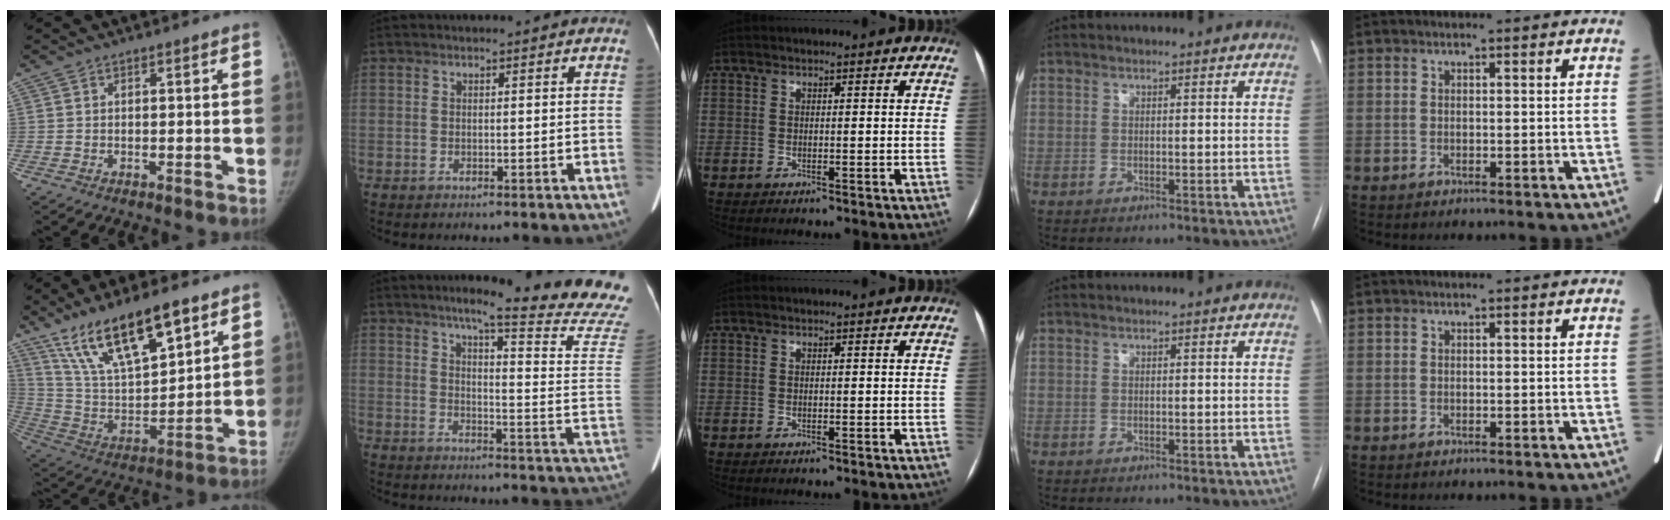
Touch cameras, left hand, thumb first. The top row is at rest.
{"thumb": {"total": 20.5, "force": [13.0, 7.3, 14.0], "torque": [-0.222, -0.049, 0.251]}, "index": {"total": 21.5, "force": [19.0, -1.4, 10.1], "torque": [-0.135, -0.112, 0.222]}}